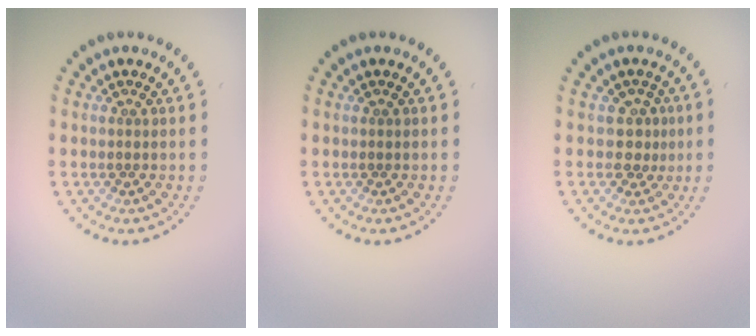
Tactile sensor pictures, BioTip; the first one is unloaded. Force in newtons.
{"total": 0.0}
{"total": 1.9, "press": 1.4, "slide": 1.2}